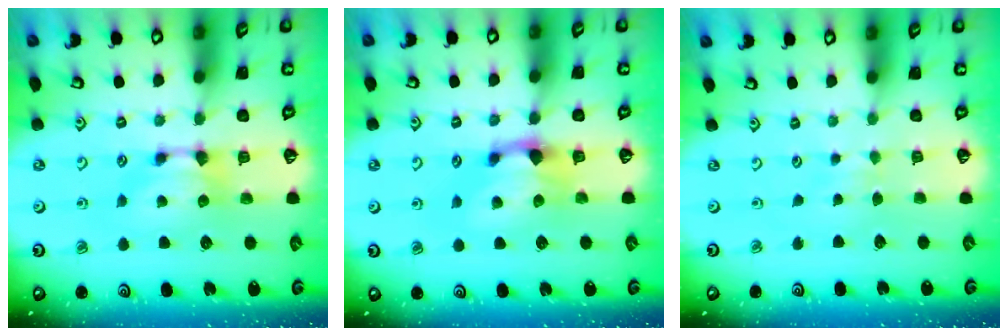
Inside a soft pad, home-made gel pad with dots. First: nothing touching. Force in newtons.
{"total": 1.4, "press": 0.7, "slide": 1.1}
{"total": 3.7, "press": 3.7, "slide": 0.4}